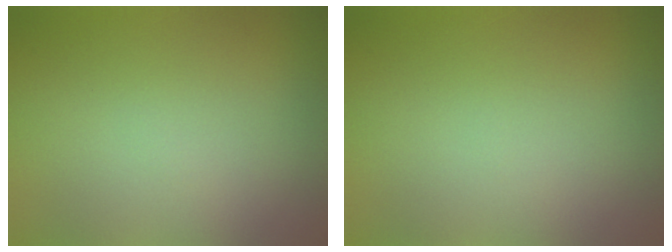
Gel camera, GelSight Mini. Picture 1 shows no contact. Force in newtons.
{"total": 0.0}